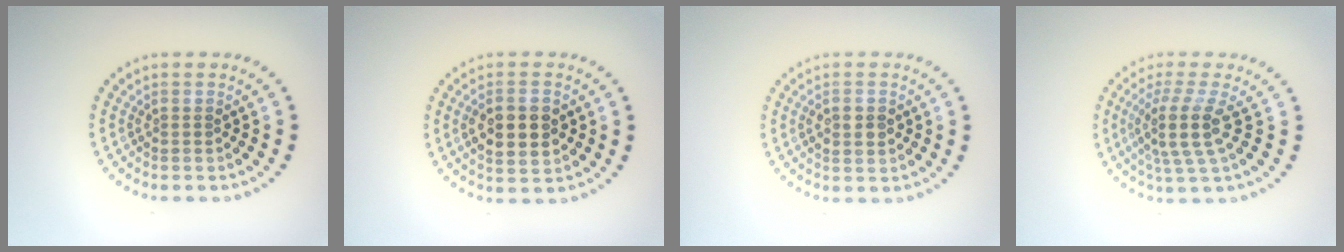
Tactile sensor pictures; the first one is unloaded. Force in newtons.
{"total": 4.5, "press": 4.5, "slide": 0.2}
{"total": 2.0, "press": 2.0, "slide": 0.1}
{"total": 3.8, "press": 2.9, "slide": 2.5}